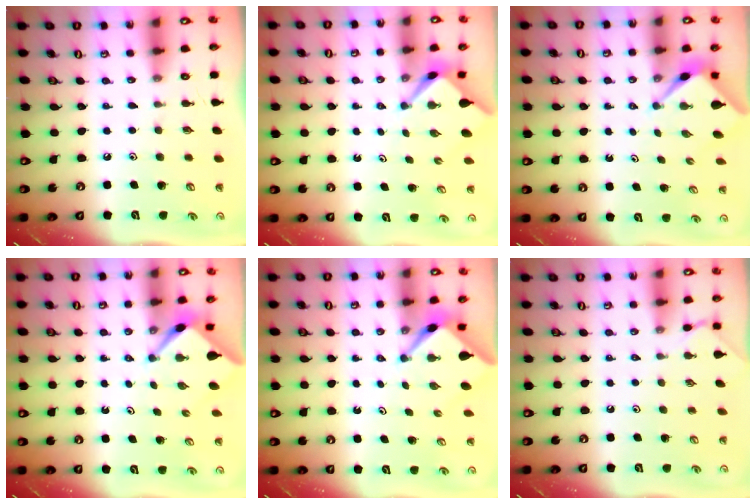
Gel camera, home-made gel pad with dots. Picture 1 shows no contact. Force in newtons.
{"total": 2.3, "press": 2.3, "slide": 0.3}
{"total": 2.6, "press": 2.6, "slide": 0.3}
{"total": 2.5, "press": 2.4, "slide": 0.4}
{"total": 2.8, "press": 2.7, "slide": 0.3}
{"total": 1.9, "press": 1.9, "slide": 0.4}